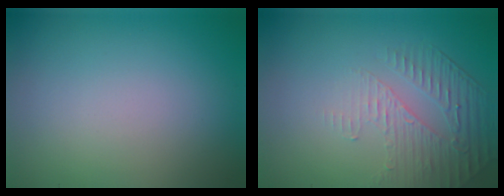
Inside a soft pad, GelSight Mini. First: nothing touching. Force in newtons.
{"total": 1.9, "press": 1.3, "slide": 1.3}